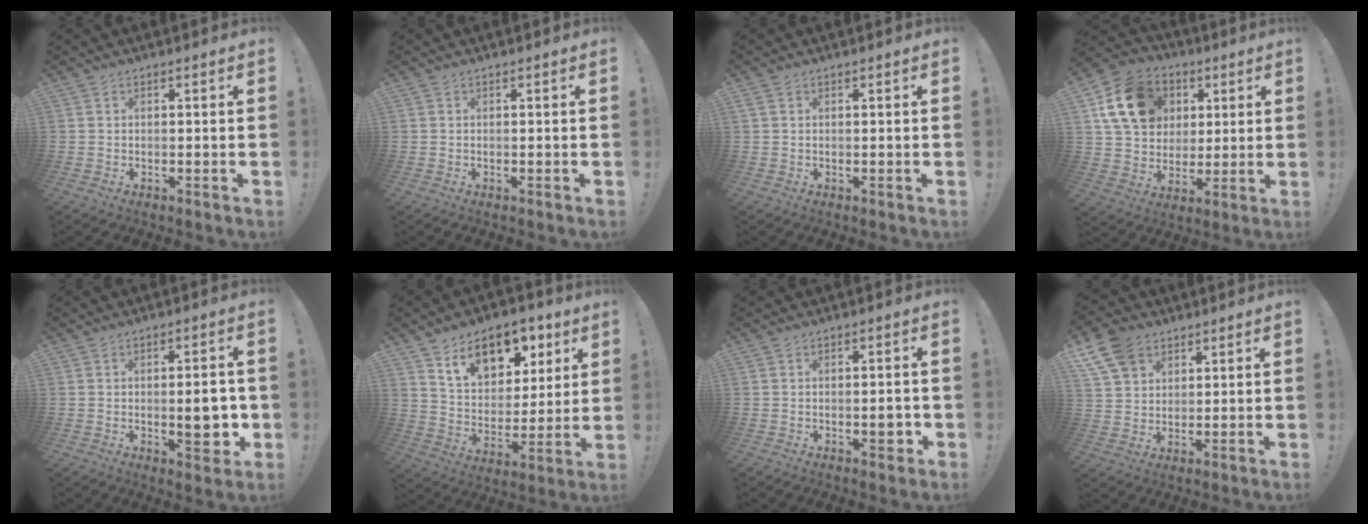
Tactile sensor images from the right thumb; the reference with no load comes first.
{"total": 0.0}
{"total": 1.1, "force": [0.5, 0.7, 0.6], "torque": [-0.018, 0.005, 0.011]}
{"total": 17.8, "force": [6.4, 13.9, 9.0], "torque": [-0.133, -0.014, 0.132]}
{"total": 8.4, "force": [-1.0, 2.9, 7.9], "torque": [-0.095, -0.003, -0.015]}
{"total": 14.8, "force": [9.4, 9.0, 7.2], "torque": [-0.109, -0.057, 0.168]}
{"total": 3.3, "force": [-0.8, 1.4, 2.9], "torque": [-0.031, 0.002, -0.015]}
{"total": 10.7, "force": [6.2, 7.5, 4.3], "torque": [-0.087, -0.028, 0.124]}